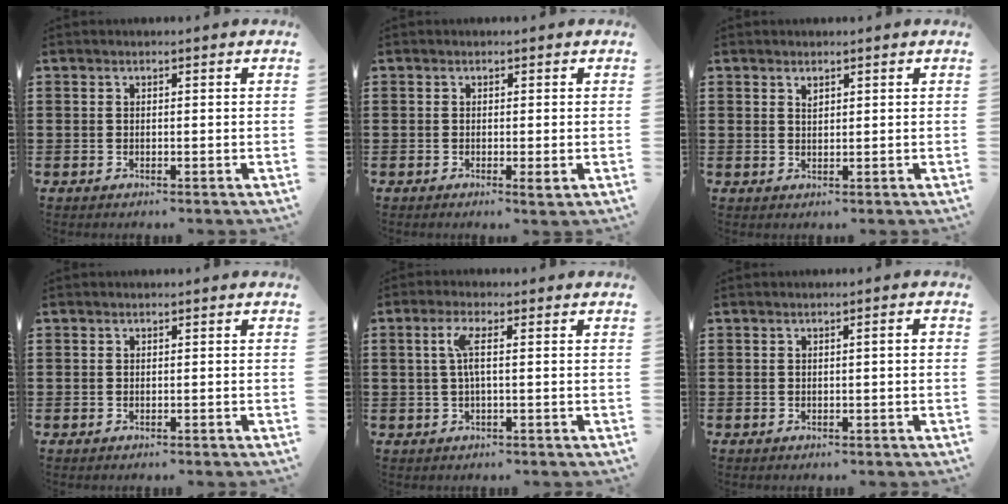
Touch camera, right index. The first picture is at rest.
{"total": 1.0, "force": [-0.3, 0.1, 1.0], "torque": [-0.018, -0.004, -0.004]}
{"total": 0.9, "force": [0.6, 0.5, 0.5], "torque": [-0.012, 0.001, 0.012]}
{"total": 0.0}
{"total": 3.5, "force": [0.3, 0.4, 3.4], "torque": [-0.081, -0.003, -0.003]}
{"total": 0.7, "force": [-0.2, -0.1, 0.7], "torque": [-0.012, -0.005, -0.002]}